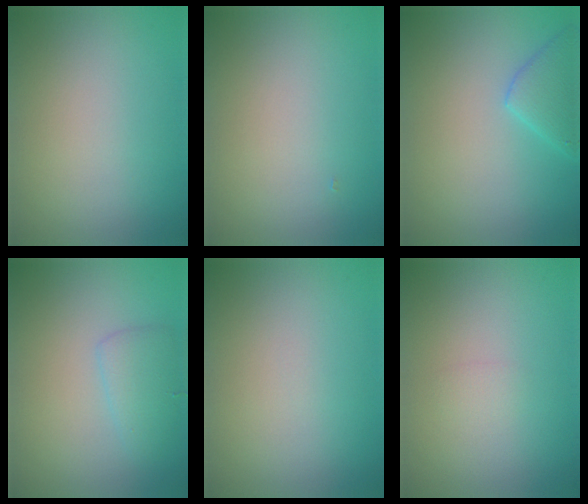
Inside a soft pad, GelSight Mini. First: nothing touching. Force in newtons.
{"total": 0.0}
{"total": 2.9, "press": 2.9, "slide": 0.2}
{"total": 2.1, "press": 2.1, "slide": 0.1}
{"total": 0.0}
{"total": 0.6, "press": 0.6, "slide": 0.1}